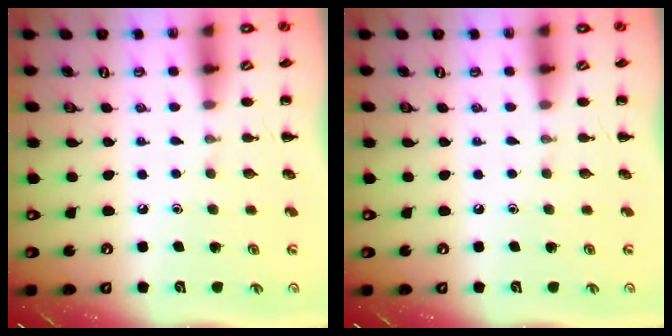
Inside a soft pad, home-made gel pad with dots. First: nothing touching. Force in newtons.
{"total": 0.0}